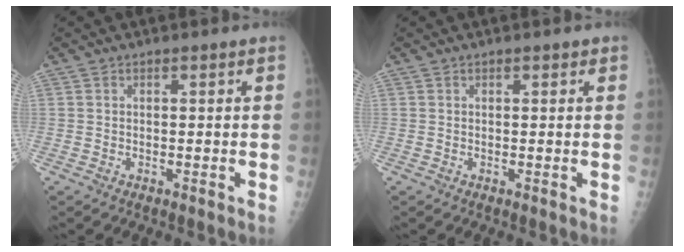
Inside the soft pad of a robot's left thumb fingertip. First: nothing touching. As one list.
[{"total": 0.7, "force": [0.5, 0.4, 0.4], "torque": [-0.002, -0.001, 0.003]}]